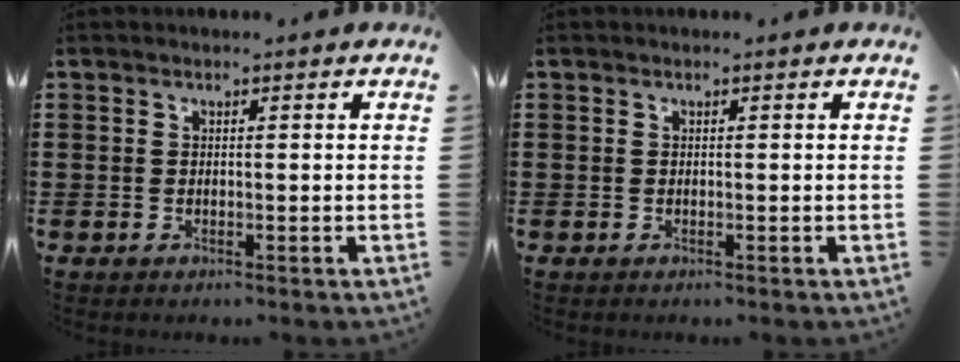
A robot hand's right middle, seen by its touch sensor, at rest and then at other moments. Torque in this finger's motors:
{"motor_torque": [0.00, 0.00, 0.00, 0.00]}